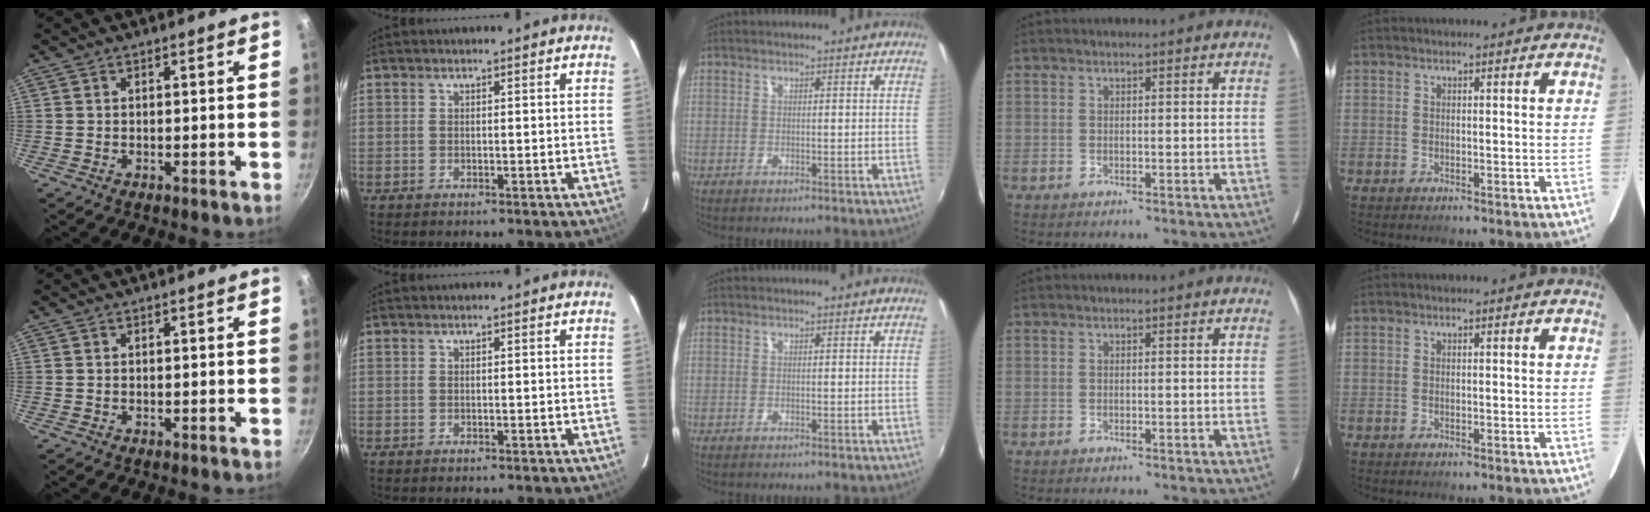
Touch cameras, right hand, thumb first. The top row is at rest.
{}